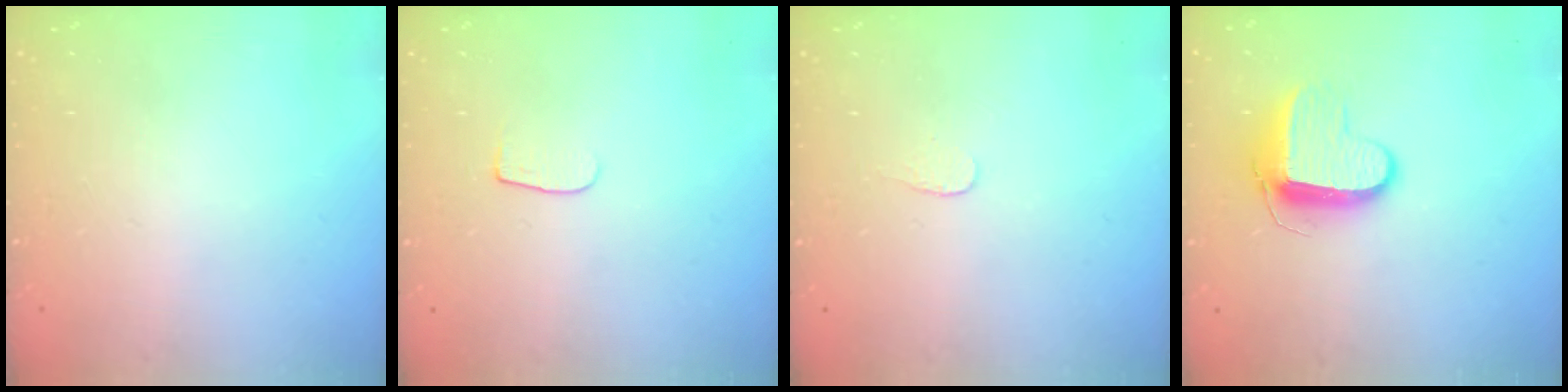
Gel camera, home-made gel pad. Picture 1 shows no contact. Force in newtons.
{"total": 3.8, "press": 3.8, "slide": 0.5}
{"total": 3.0, "press": 3.0, "slide": 0.2}
{"total": 9.7, "press": 9.7, "slide": 0.4}